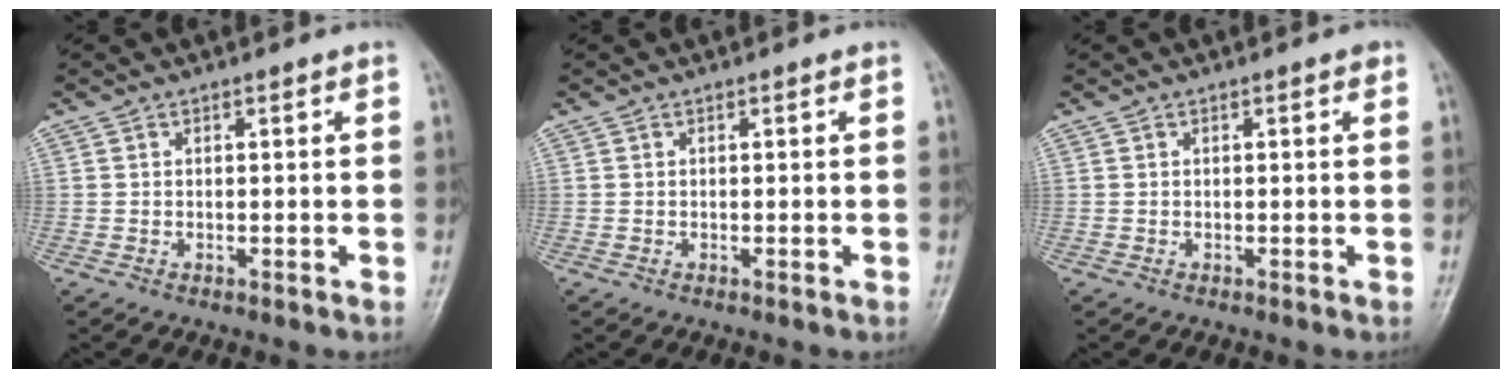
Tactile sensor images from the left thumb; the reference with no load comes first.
{"total": 0.0}
{"total": 0.5, "force": [0.2, 0.2, 0.4], "torque": [-0.004, 0.001, 0.000]}